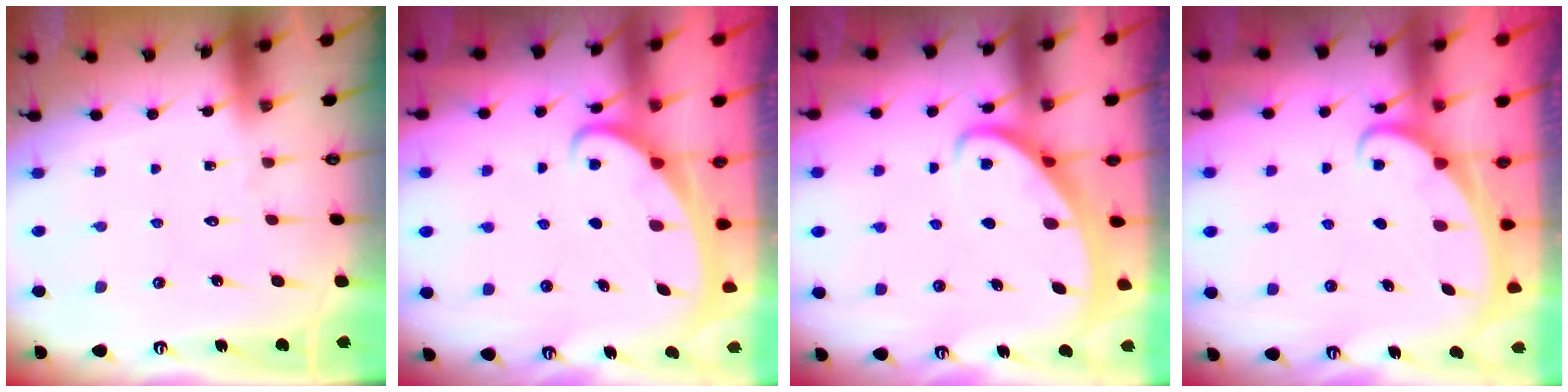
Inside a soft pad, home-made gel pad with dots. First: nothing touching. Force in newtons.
{"total": 2.2, "press": 2.2, "slide": 0.3}
{"total": 4.1, "press": 4.1, "slide": 0.5}
{"total": 2.0, "press": 2.0, "slide": 0.3}